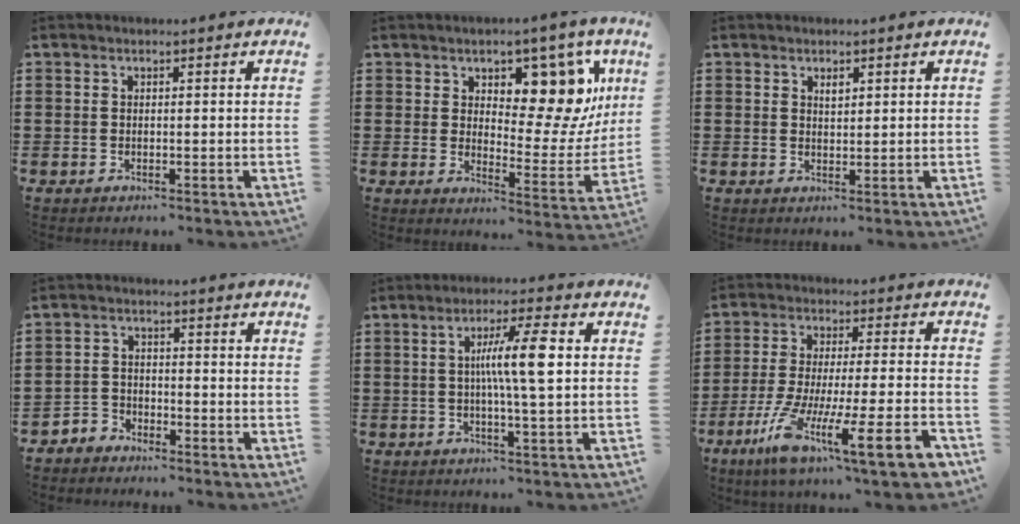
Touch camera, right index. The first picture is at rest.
{"total": 10.1, "force": [5.7, 5.4, 6.4], "torque": [-0.092, -0.037, 0.095]}
{"total": 1.5, "force": [0.9, 0.7, 0.9], "torque": [-0.019, 0.003, 0.017]}
{"total": 2.6, "force": [-2.4, 1.0, 0.0], "torque": [-0.010, 0.004, -0.053]}
{"total": 8.1, "force": [0.9, 0.3, 8.0], "torque": [-0.149, 0.000, 0.006]}
{"total": 15.8, "force": [-9.6, 1.8, 12.4], "torque": [-0.222, 0.018, -0.162]}